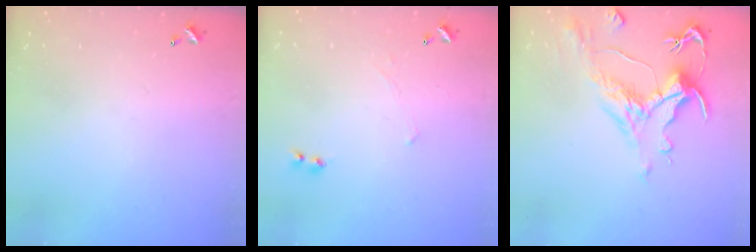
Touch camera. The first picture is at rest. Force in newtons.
{"total": 2.3, "press": 2.3, "slide": 0.2}
{"total": 2.0, "press": 1.5, "slide": 1.4}